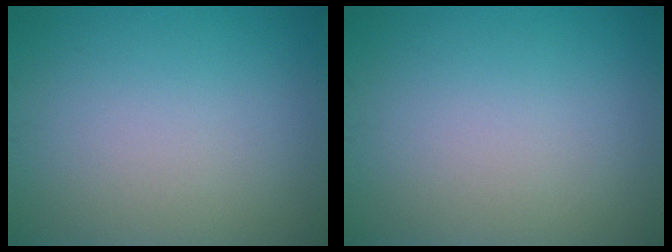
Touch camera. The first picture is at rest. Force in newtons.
{"total": 0.0}